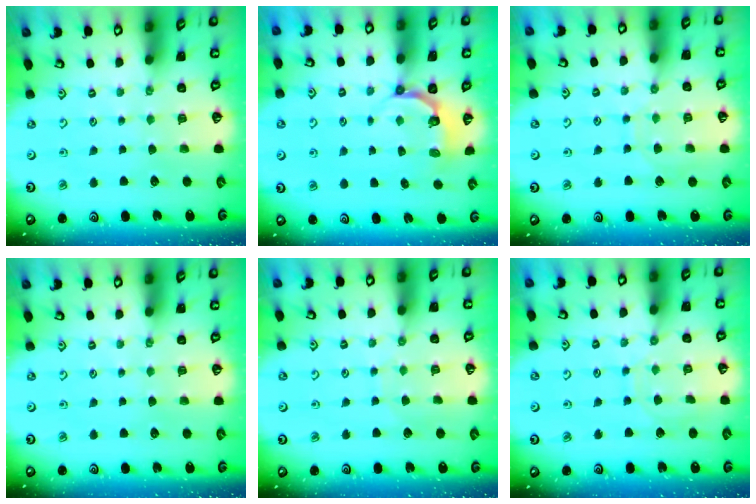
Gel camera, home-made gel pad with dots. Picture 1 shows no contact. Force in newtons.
{"total": 5.1, "press": 4.0, "slide": 3.1}
{"total": 7.9, "press": 7.9, "slide": 0.5}
{"total": 0.0}
{"total": 4.4, "press": 4.4, "slide": 0.4}
{"total": 8.2, "press": 8.2, "slide": 0.7}